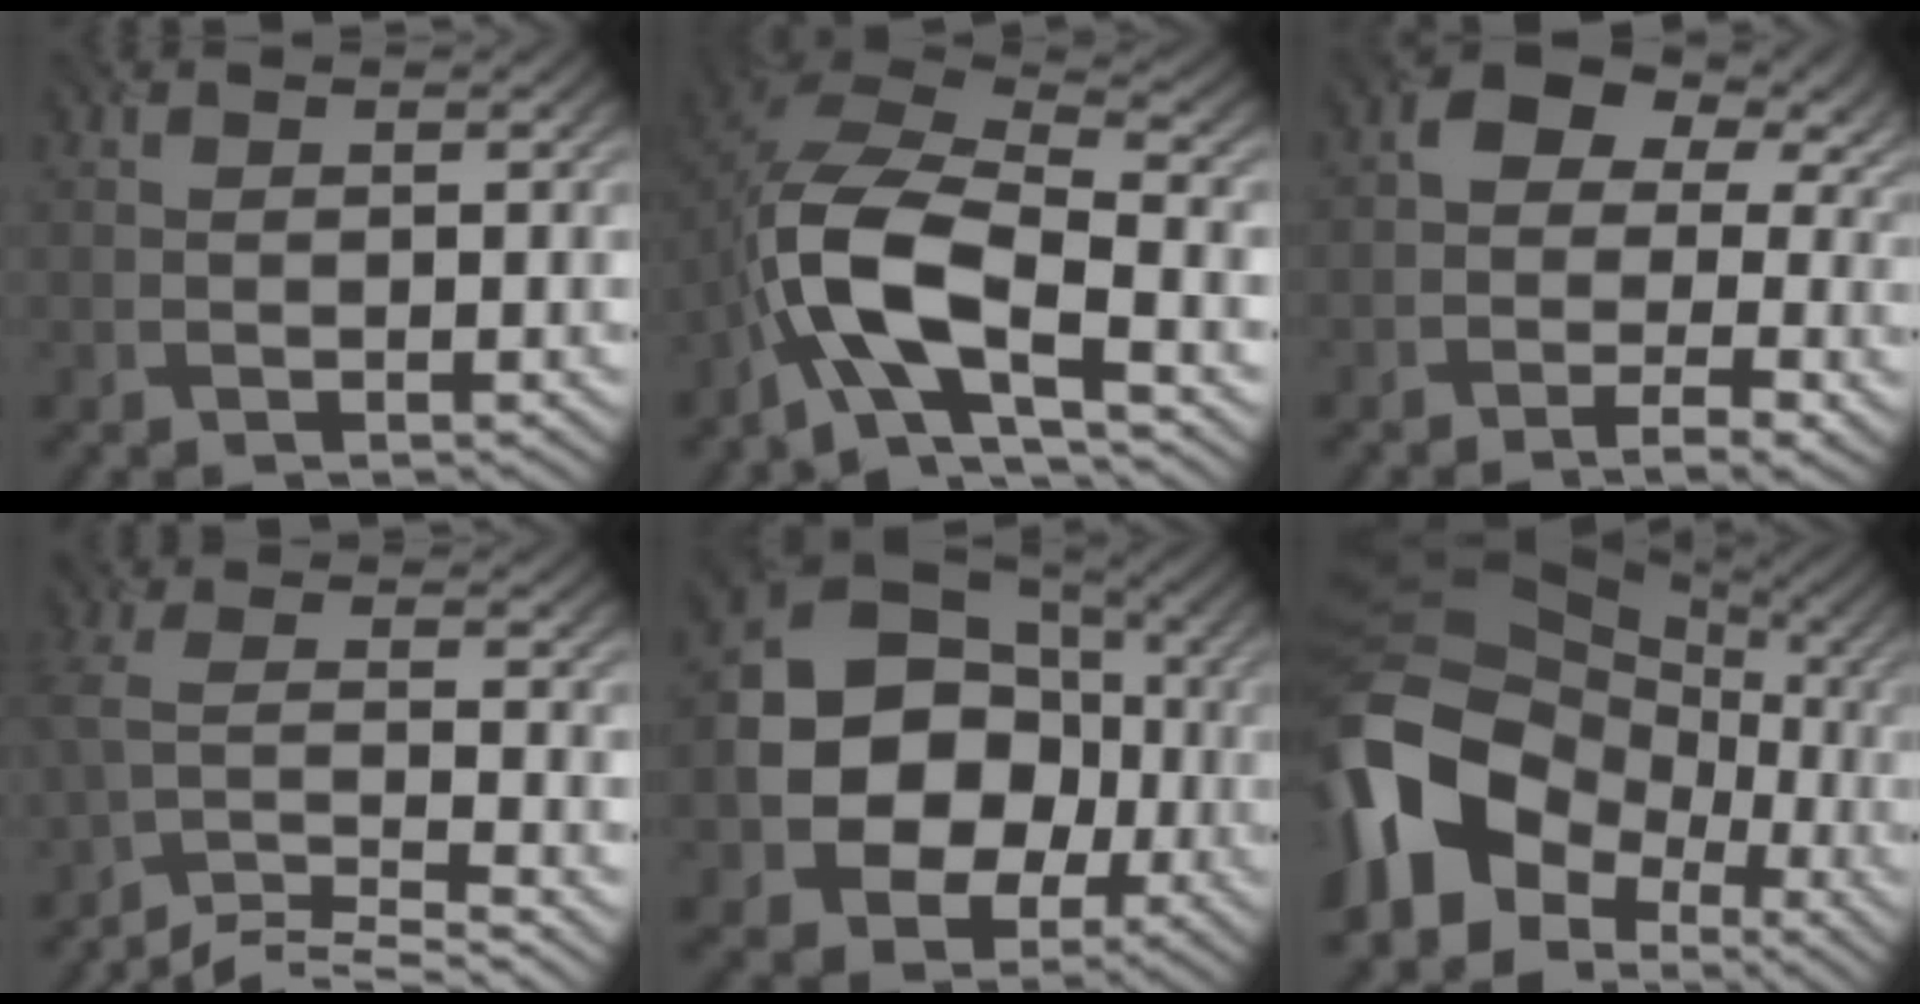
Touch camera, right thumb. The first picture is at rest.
{"total": 11.9, "force": [-5.0, 4.8, 9.6], "torque": [-0.193, -0.005, -0.105]}
{"total": 11.0, "force": [0.6, 7.2, 8.2], "torque": [-0.114, 0.003, 0.012]}
{"total": 7.8, "force": [-6.6, 1.3, 4.0], "torque": [-0.060, 0.005, -0.124]}
{"total": 14.3, "force": [-2.2, 11.9, 7.7], "torque": [-0.154, -0.017, -0.053]}
{"total": 18.3, "force": [-5.9, 13.9, 10.4], "torque": [-0.245, -0.027, -0.105]}